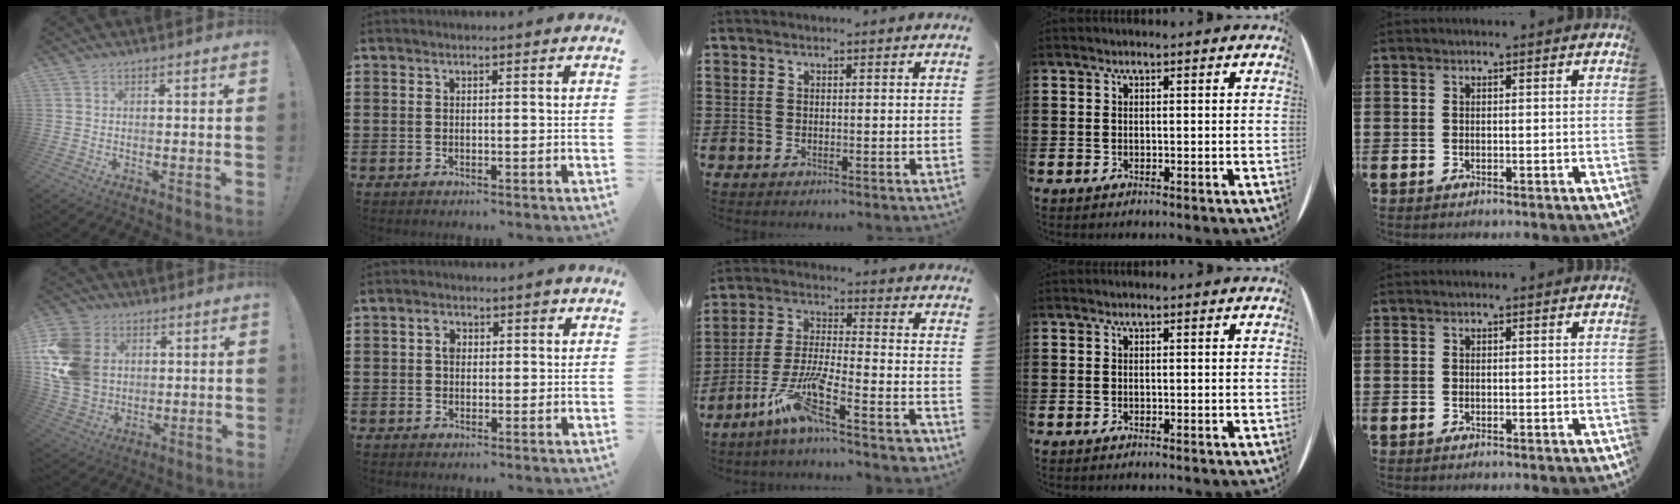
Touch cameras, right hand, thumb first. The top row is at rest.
{"thumb": {"total": 18.2, "force": [3.2, 14.8, 10.2], "torque": [-0.194, -0.007, 0.066]}, "index": {"total": 2.9, "force": [0.6, 2.1, 1.9], "torque": [-0.038, 0.010, 0.007]}, "middle": {"total": 10.2, "force": [-7.0, 1.1, 7.3], "torque": [-0.164, -0.009, -0.140]}}